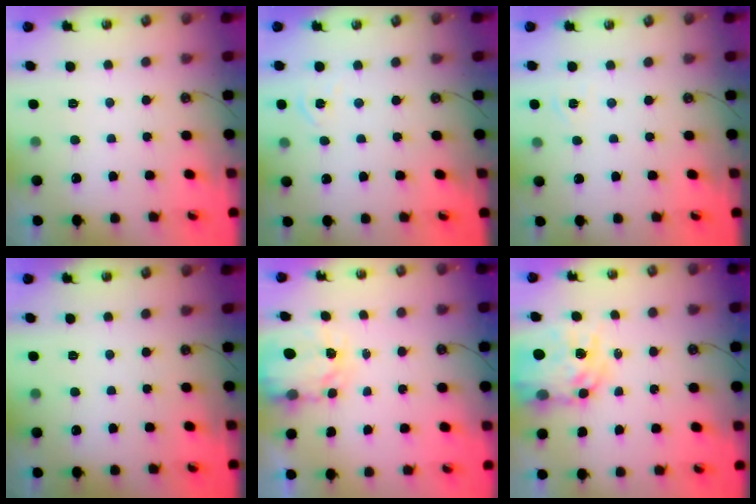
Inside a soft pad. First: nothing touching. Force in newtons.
{"total": 6.2, "press": 6.1, "slide": 0.6}
{"total": 3.6, "press": 3.6, "slide": 0.5}
{"total": 0.0}
{"total": 3.9, "press": 3.9, "slide": 0.3}
{"total": 12.3, "press": 12.3, "slide": 1.0}